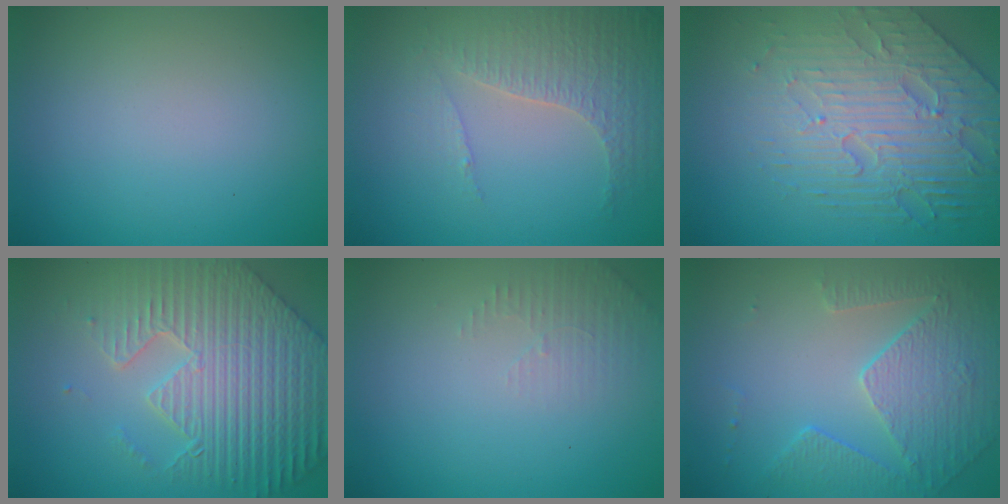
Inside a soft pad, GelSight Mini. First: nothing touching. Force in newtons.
{"total": 4.2, "press": 3.0, "slide": 2.8}
{"total": 6.6, "press": 5.2, "slide": 4.0}
{"total": 8.6, "press": 6.5, "slide": 5.6}
{"total": 1.5, "press": 1.5, "slide": 0.4}
{"total": 4.7, "press": 3.5, "slide": 3.1}